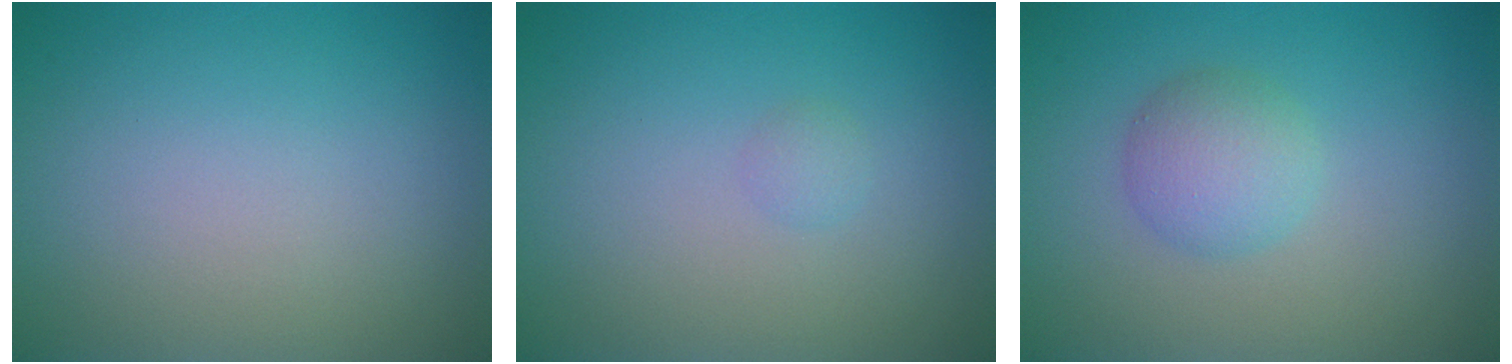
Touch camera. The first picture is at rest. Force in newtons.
{"total": 0.7, "press": 0.7, "slide": 0.0}
{"total": 2.9, "press": 2.9, "slide": 0.1}